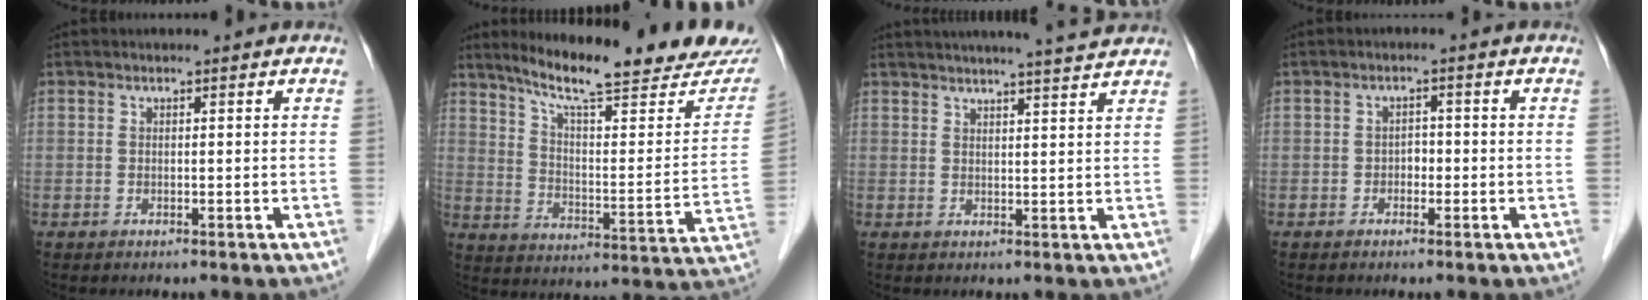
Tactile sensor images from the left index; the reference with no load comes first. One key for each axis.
{"total": 23.8, "fx": 20.4, "fy": 2.1, "fz": 12.0, "tx": -0.176, "ty": -0.049, "tz": 0.280}
{"total": 11.8, "fx": 10.9, "fy": -0.2, "fz": 4.7, "tx": -0.072, "ty": 0.015, "tz": 0.133}
{"total": 1.6, "fx": -0.6, "fy": 1.1, "fz": 1.0, "tx": -0.009, "ty": 0.006, "tz": -0.011}